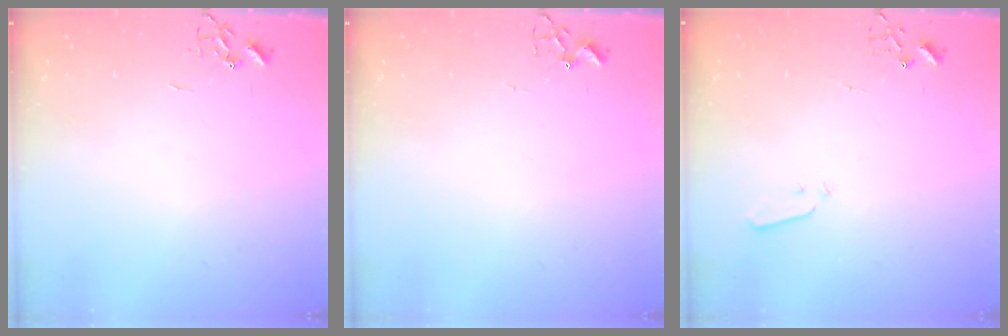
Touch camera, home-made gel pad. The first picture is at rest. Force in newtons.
{"total": 1.8, "press": 1.8, "slide": 0.2}
{"total": 3.1, "press": 3.0, "slide": 0.7}